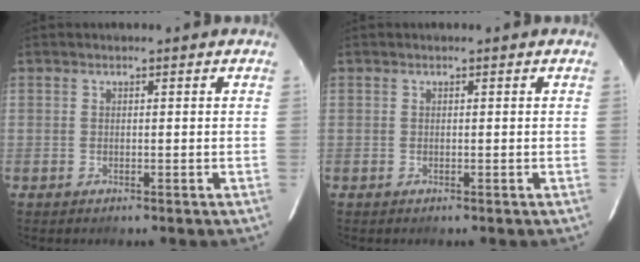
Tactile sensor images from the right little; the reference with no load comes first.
{"total": 0.0}